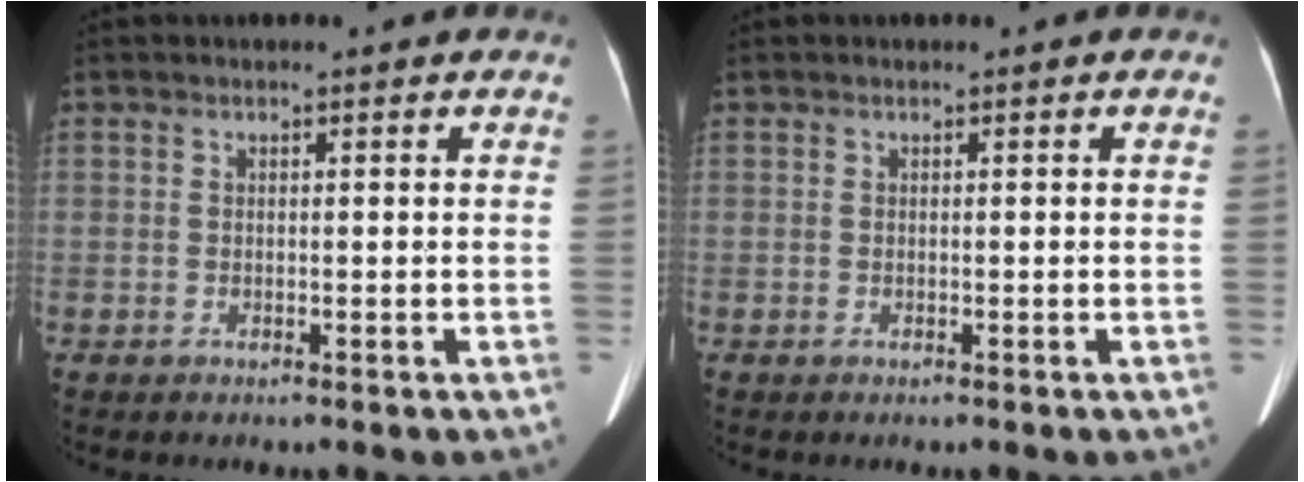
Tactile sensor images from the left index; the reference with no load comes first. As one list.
[{"total": 0.0}]